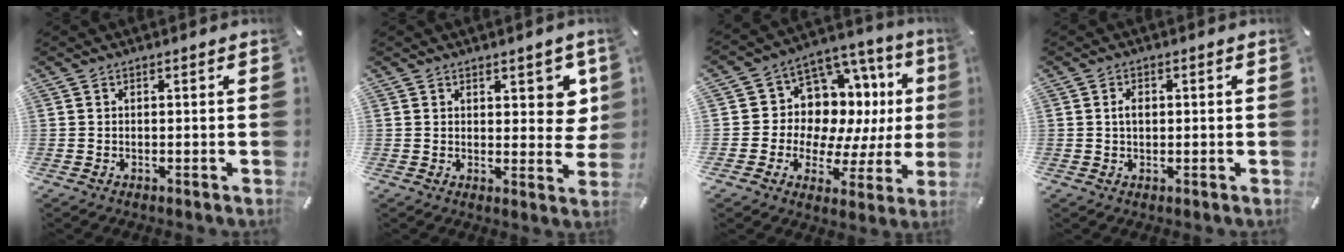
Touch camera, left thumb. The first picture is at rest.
{"total": 6.0, "force": [2.9, 3.7, 3.7], "torque": [-0.022, -0.019, 0.046]}
{"total": 10.3, "force": [4.0, 8.7, 3.9], "torque": [-0.057, -0.071, 0.078]}
{"total": 2.8, "force": [0.3, 1.9, 2.0], "torque": [-0.042, 0.007, 0.004]}